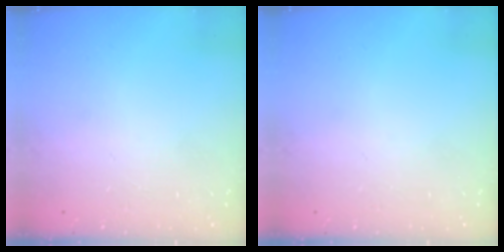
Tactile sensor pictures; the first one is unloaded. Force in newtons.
{"total": 0.0}